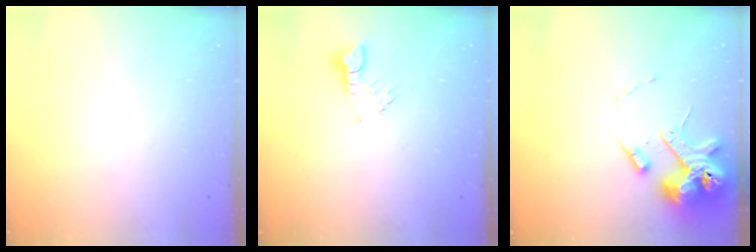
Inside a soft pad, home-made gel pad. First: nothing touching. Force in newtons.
{"total": 2.5, "press": 2.5, "slide": 0.4}
{"total": 13.1, "press": 12.9, "slide": 2.1}